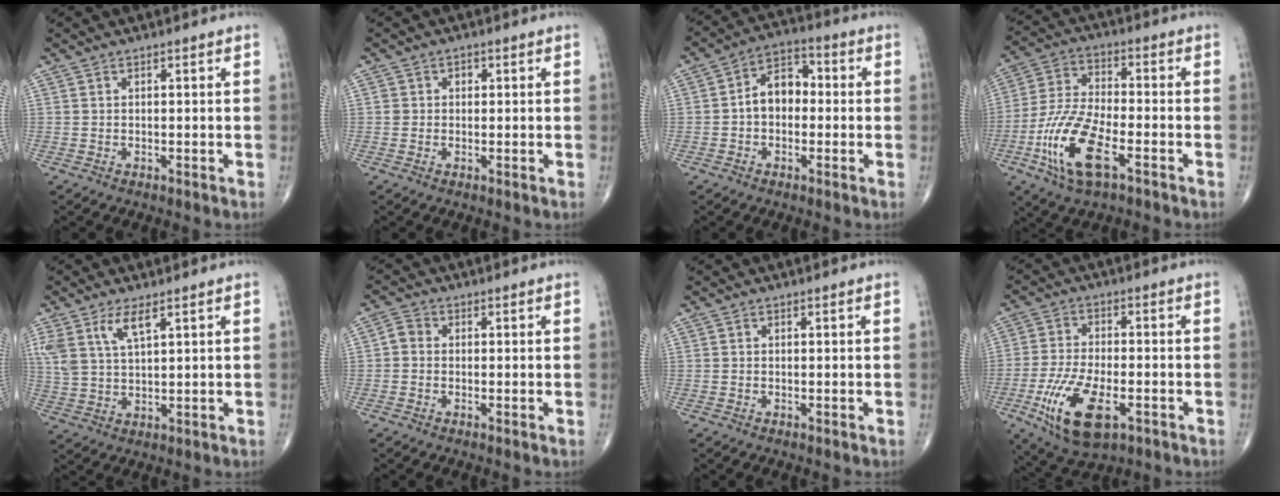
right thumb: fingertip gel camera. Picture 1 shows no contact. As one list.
[{"total": 1.9, "force": [0.4, 1.7, 0.7], "torque": [0.002, 0.001, 0.003]}, {"total": 8.1, "force": [-0.4, 5.6, 5.7], "torque": [-0.072, 0.031, -0.021]}, {"total": 14.5, "force": [-6.1, 5.7, 11.9], "torque": [-0.253, 0.018, -0.115]}, {"total": 7.2, "force": [4.0, 2.7, 5.4], "torque": [-0.117, -0.012, 0.086]}, {"total": 2.4, "force": [-0.3, 2.1, 1.2], "torque": [-0.015, 0.006, -0.015]}, {"total": 0.0}, {"total": 13.8, "force": [-5.4, 6.2, 11.1], "torque": [-0.221, 0.002, -0.090]}]